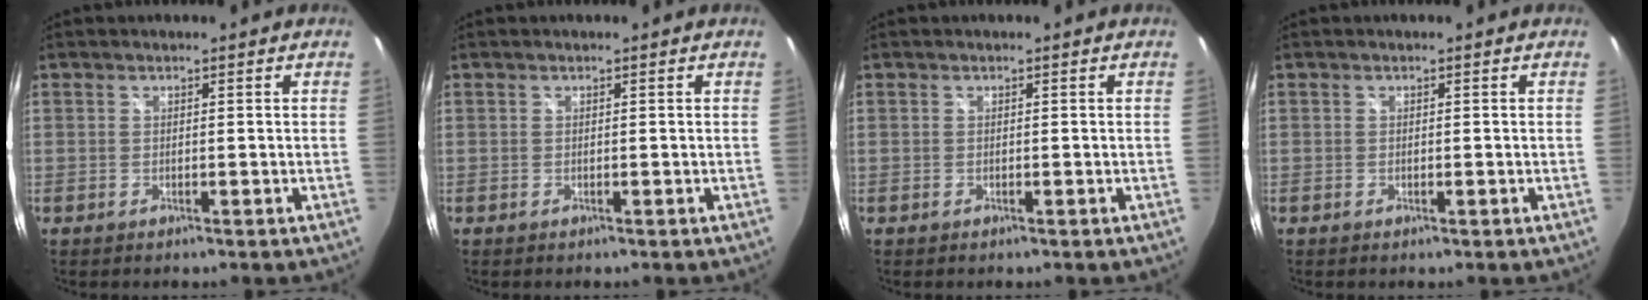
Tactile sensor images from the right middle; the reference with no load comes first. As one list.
[{"total": 0.0}, {"total": 0.0}, {"total": 0.0}]